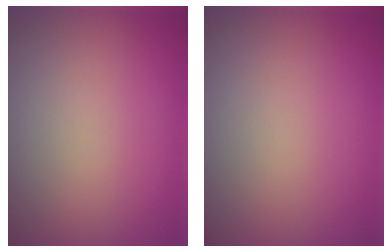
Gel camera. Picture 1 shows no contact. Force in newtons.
{"total": 0.0}